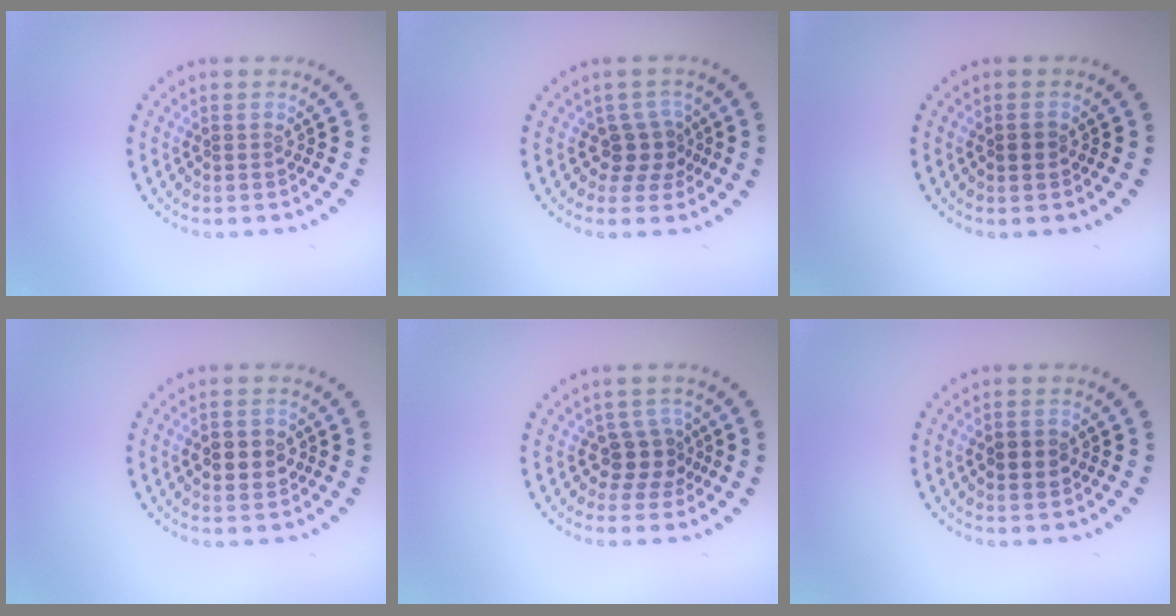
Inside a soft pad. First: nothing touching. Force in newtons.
{"total": 2.5, "press": 2.0, "slide": 1.6}
{"total": 1.0, "press": 0.9, "slide": 0.3}
{"total": 2.6, "press": 2.6, "slide": 0.1}
{"total": 2.5, "press": 2.0, "slide": 1.6}
{"total": 2.4, "press": 2.4, "slide": 0.1}